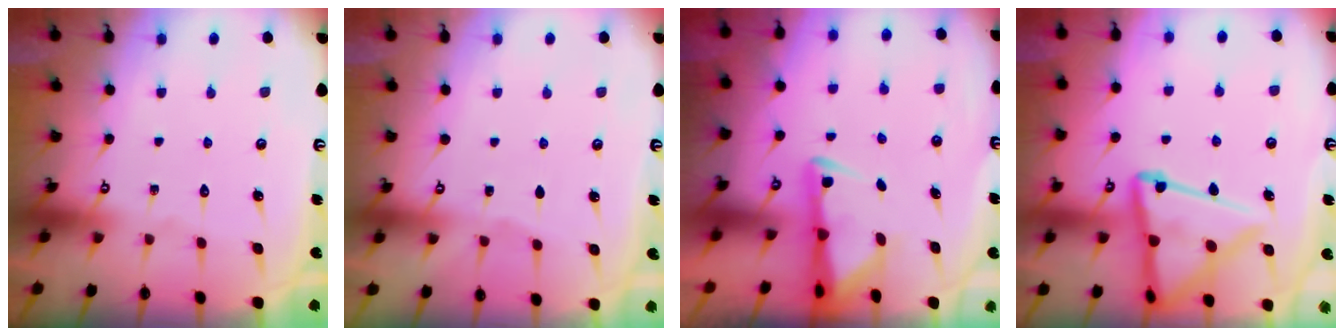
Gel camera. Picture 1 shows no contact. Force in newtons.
{"total": 1.6, "press": 1.5, "slide": 0.3}
{"total": 2.9, "press": 2.8, "slide": 0.6}
{"total": 16.5, "press": 16.5, "slide": 1.5}